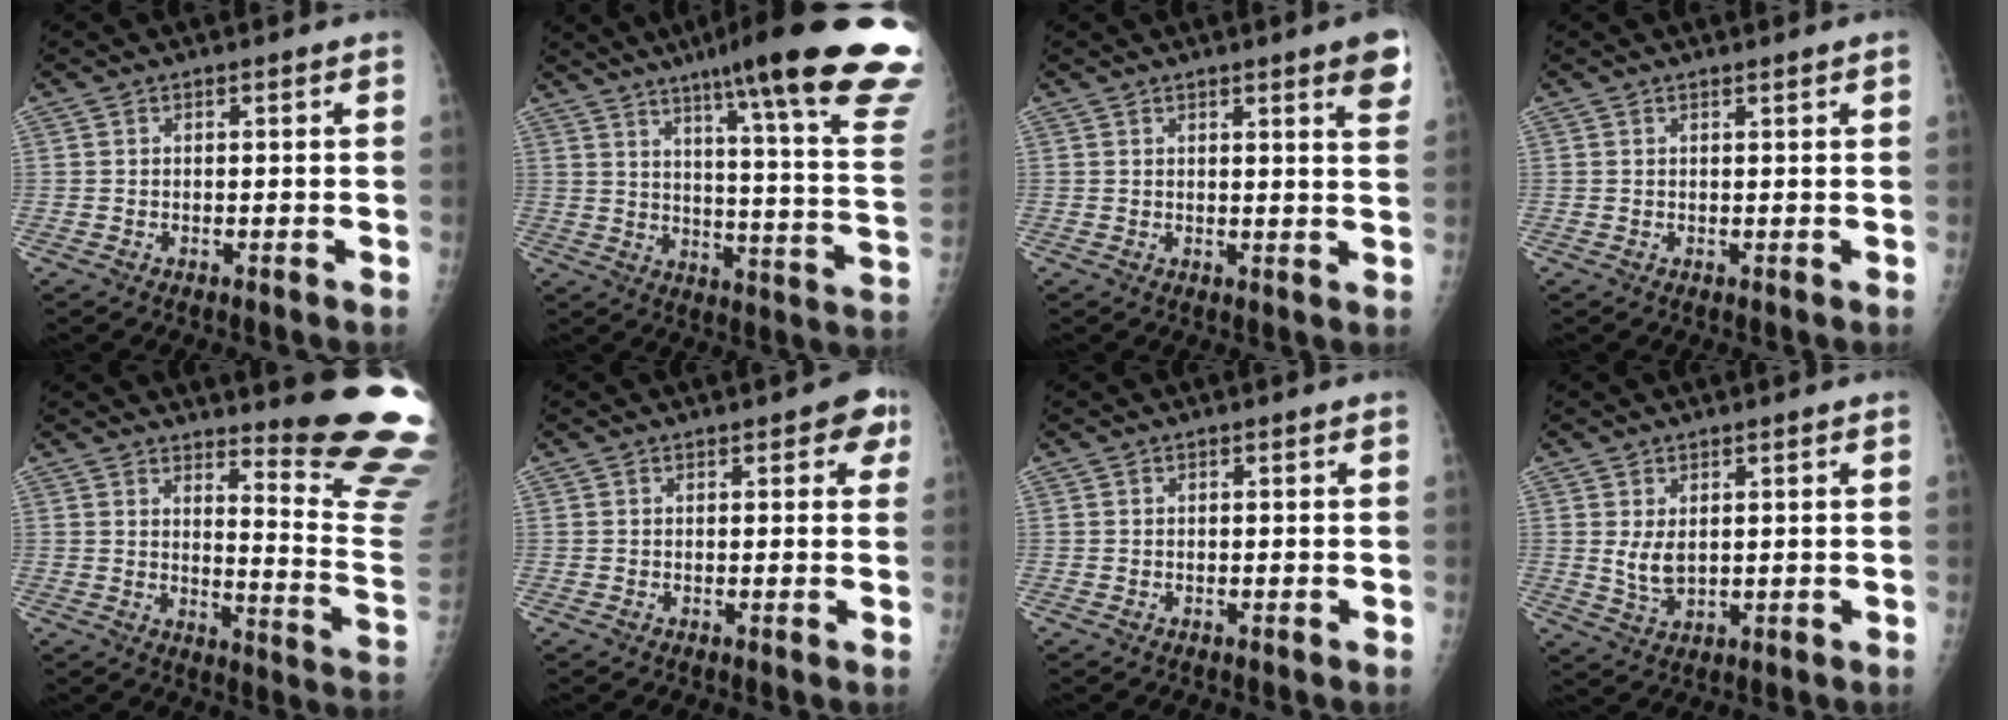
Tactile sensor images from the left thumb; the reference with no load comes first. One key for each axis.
{"total": 29.2, "fx": 20.5, "fy": 2.5, "fz": 20.6, "tx": -0.231, "ty": -0.099, "tz": 0.268}
{"total": 5.6, "fx": 3.2, "fy": 0.5, "fz": 4.6, "tx": -0.049, "ty": -0.015, "tz": 0.037}
{"total": 0.8, "fx": 0.6, "fy": -0.1, "fz": 0.6, "tx": -0.012, "ty": -0.002, "tz": 0.011}
{"total": 16.8, "fx": 14.8, "fy": -0.1, "fz": 8.0, "tx": -0.090, "ty": -0.195, "tz": 0.176}
{"total": 3.8, "fx": 1.8, "fy": 1.9, "fz": 2.8, "tx": -0.009, "ty": 0.000, "tz": 0.012}
{"total": 0.0}
{"total": 4.2, "fx": 1.1, "fy": 2.3, "fz": 3.3, "tx": -0.053, "ty": -0.015, "tz": 0.028}